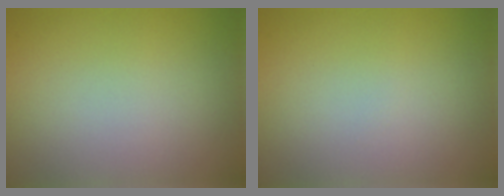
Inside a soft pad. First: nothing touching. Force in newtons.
{"total": 0.0}